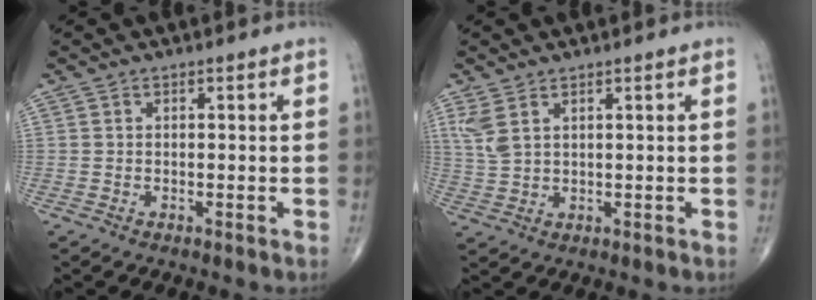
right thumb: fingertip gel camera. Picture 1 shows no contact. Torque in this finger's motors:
{"motor_torque": [0.35, 0.78, 0.72, 0.46, 0.02]}